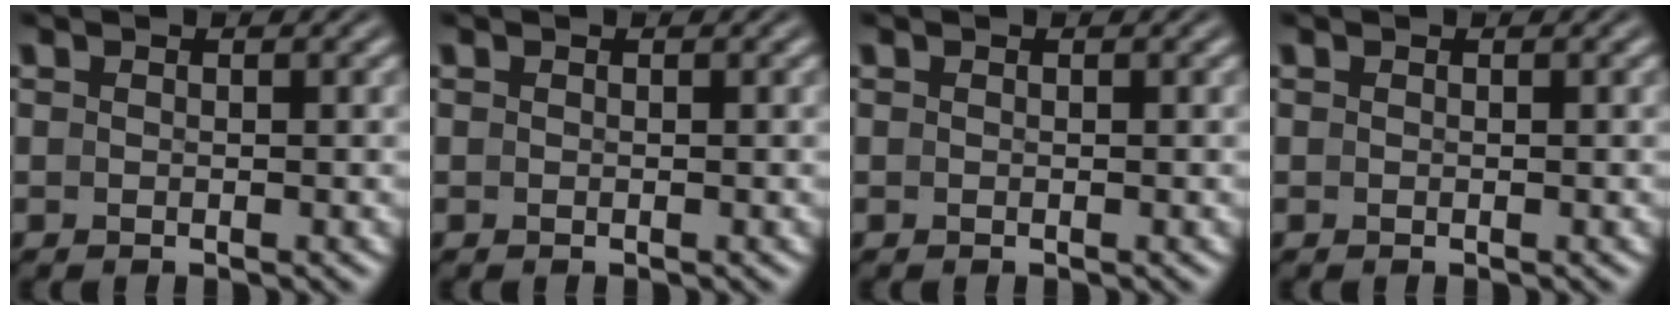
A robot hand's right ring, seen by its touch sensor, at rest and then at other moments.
{"total": 0.0}
{"total": 0.0}
{"total": 0.0}